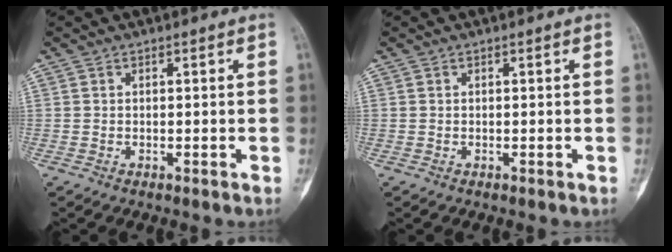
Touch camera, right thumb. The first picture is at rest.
{"total": 0.0}